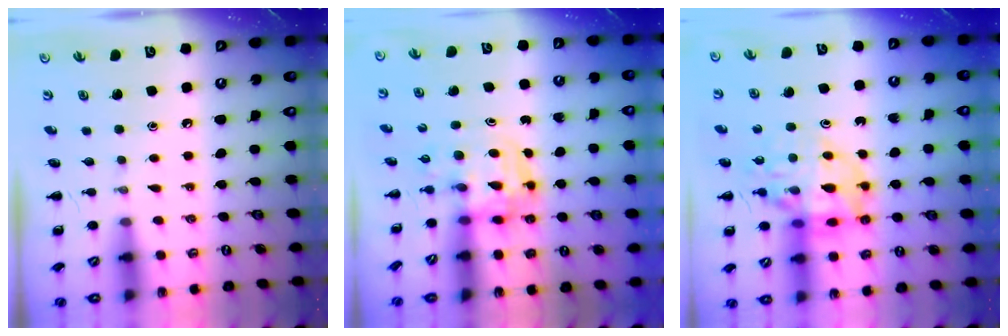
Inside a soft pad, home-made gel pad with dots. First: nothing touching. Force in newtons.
{"total": 3.4, "press": 3.4, "slide": 0.6}
{"total": 16.0, "press": 15.6, "slide": 3.8}